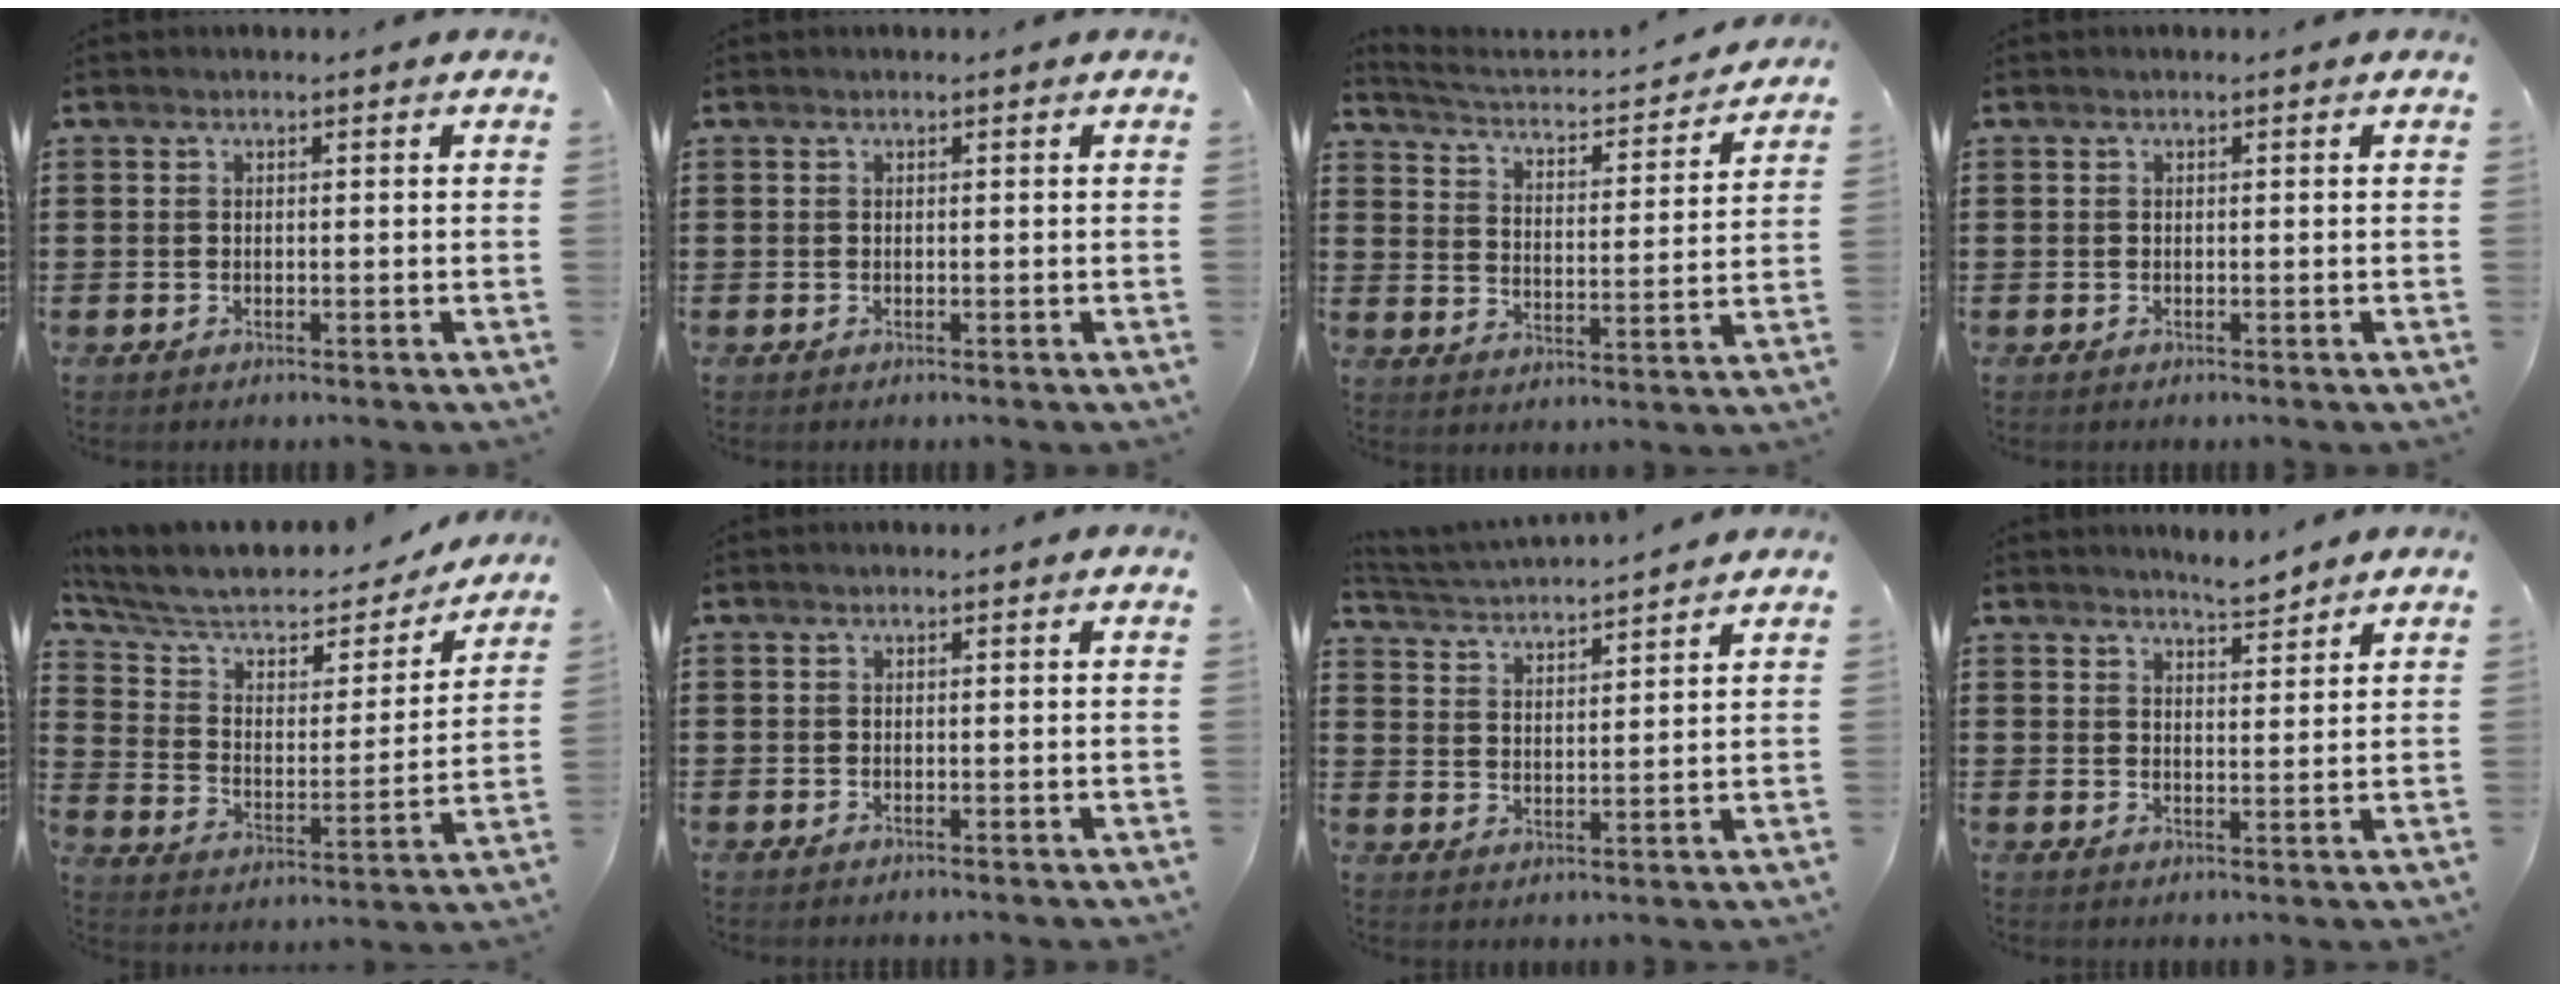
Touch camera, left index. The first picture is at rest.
{"total": 0.0}
{"total": 2.2, "force": [2.2, -0.1, 0.6], "torque": [-0.032, -0.032, 0.025]}
{"total": 0.0}
{"total": 7.9, "force": [6.5, 2.8, 3.5], "torque": [-0.091, -0.046, 0.108]}
{"total": 0.0}
{"total": 3.6, "force": [3.6, -0.5, 0.2], "torque": [-0.024, -0.024, 0.059]}
{"total": 3.5, "force": [3.4, 0.1, 0.7], "torque": [-0.021, -0.008, 0.063]}